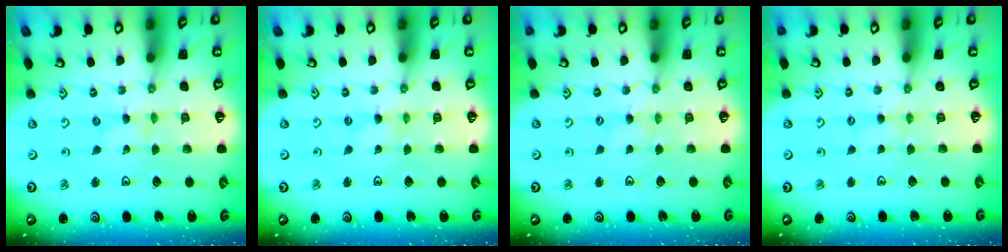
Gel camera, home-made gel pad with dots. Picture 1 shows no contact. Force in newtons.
{"total": 0.0}
{"total": 1.1, "press": 1.1, "slide": 0.2}
{"total": 1.7, "press": 1.6, "slide": 0.3}